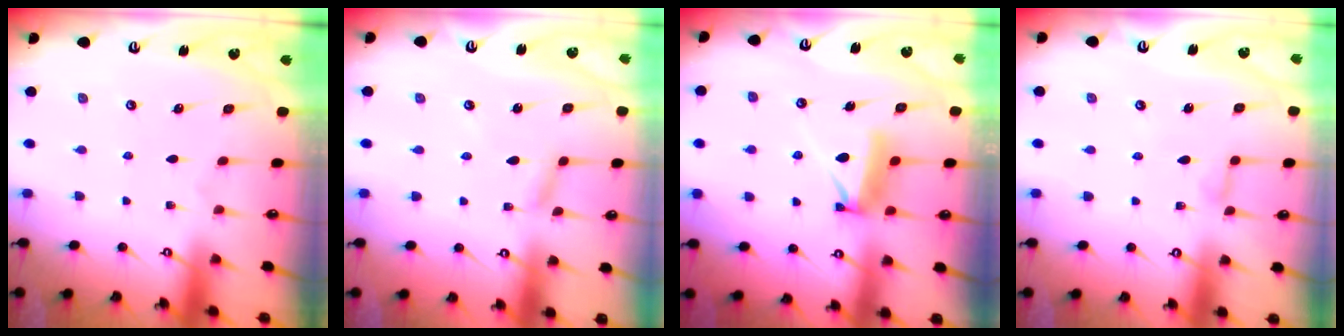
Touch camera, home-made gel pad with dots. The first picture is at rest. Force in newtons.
{"total": 2.5, "press": 2.5, "slide": 0.1}
{"total": 8.0, "press": 8.0, "slide": 0.8}
{"total": 6.0, "press": 6.0, "slide": 0.6}